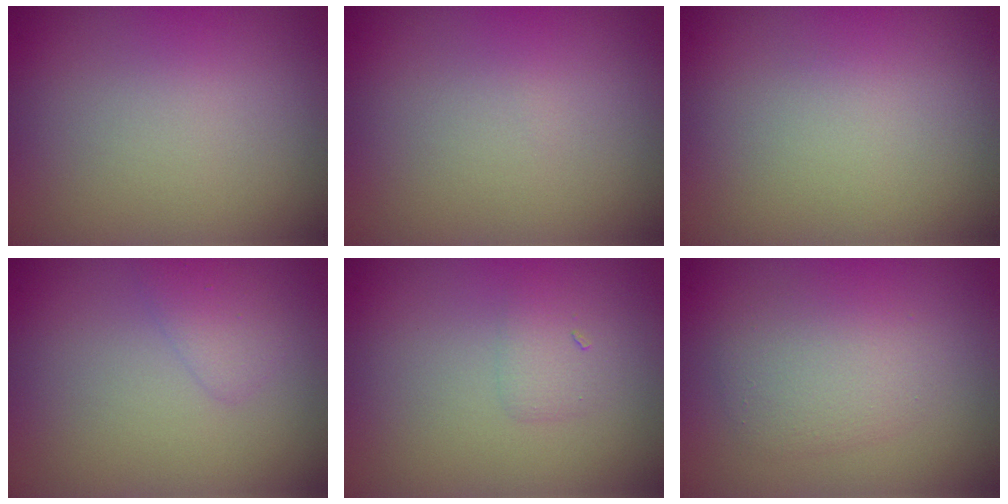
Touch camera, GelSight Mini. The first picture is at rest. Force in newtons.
{"total": 0.0}
{"total": 0.0}
{"total": 1.3, "press": 1.3, "slide": 0.0}
{"total": 1.2, "press": 1.2, "slide": 0.1}
{"total": 2.9, "press": 2.9, "slide": 0.1}